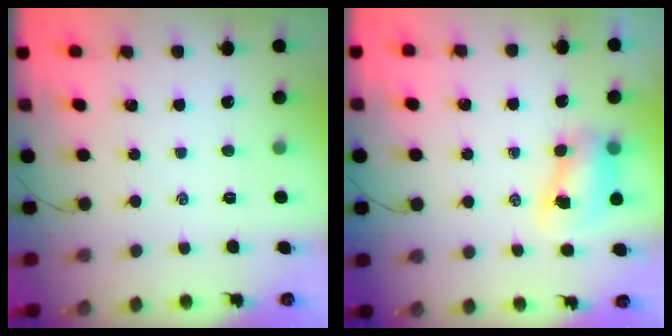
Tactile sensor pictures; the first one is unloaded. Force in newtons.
{"total": 8.0, "press": 7.9, "slide": 1.0}